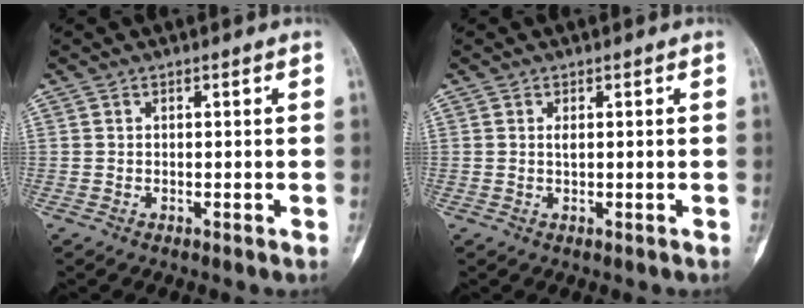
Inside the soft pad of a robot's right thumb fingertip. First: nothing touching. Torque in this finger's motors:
{"motor_torque": [-0.24, 0.90, 0.32, -0.21, 0.00]}